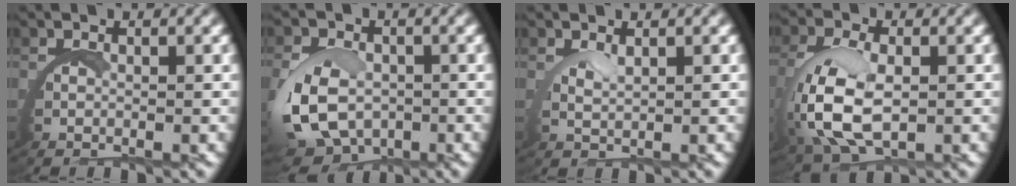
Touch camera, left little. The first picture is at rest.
{"total": 7.9, "force": [-1.8, 6.6, 3.9], "torque": [-0.113, -0.039, -0.017]}
{"total": 1.4, "force": [1.3, -0.4, 0.4], "torque": [-0.014, -0.002, 0.027]}
{"total": 7.0, "force": [0.3, 4.4, 5.5], "torque": [-0.155, -0.023, 0.024]}